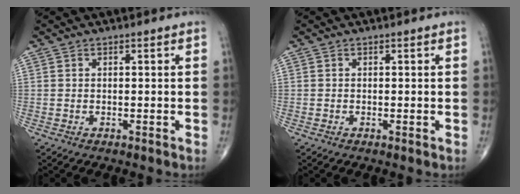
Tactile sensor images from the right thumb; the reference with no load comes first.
{"total": 0.0}